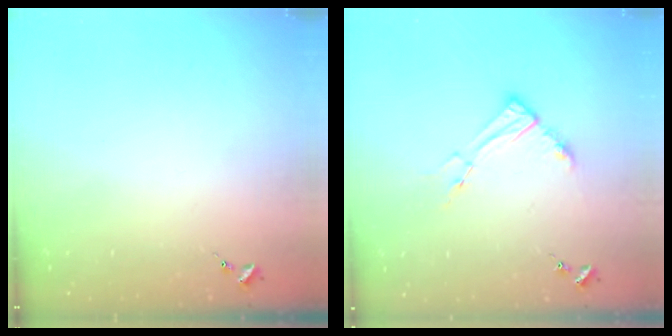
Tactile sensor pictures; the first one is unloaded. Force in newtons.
{"total": 8.6, "press": 8.5, "slide": 0.9}